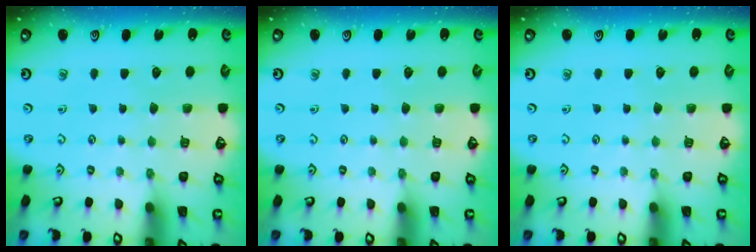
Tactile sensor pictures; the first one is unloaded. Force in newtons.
{"total": 0.0}
{"total": 0.0}